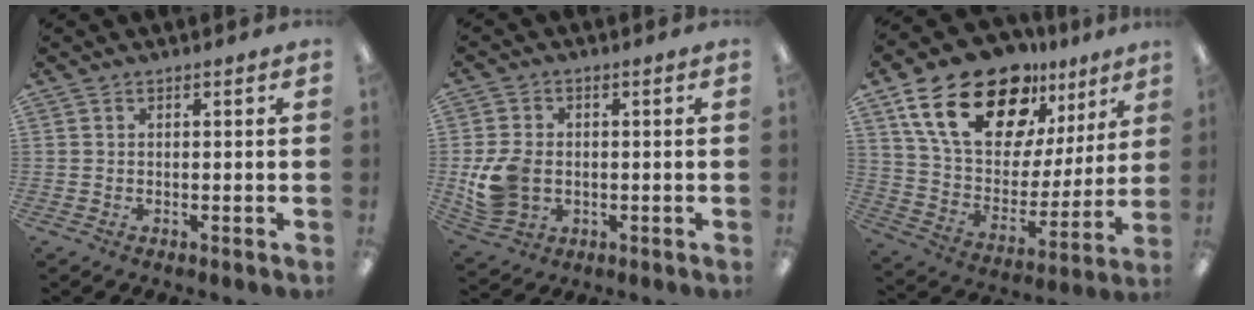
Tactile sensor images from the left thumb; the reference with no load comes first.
{"total": 9.2, "force": [-1.2, 7.2, 5.7], "torque": [-0.120, 0.011, -0.017]}
{"total": 23.6, "force": [14.7, 12.7, 13.5], "torque": [-0.233, -0.076, 0.264]}